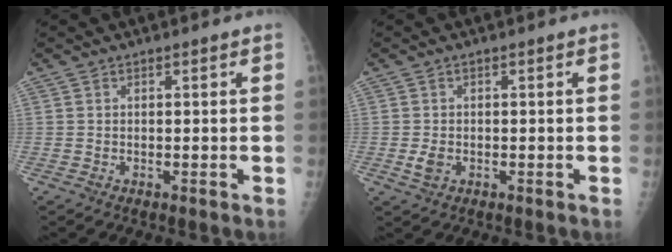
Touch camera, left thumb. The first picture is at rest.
{"total": 2.2, "force": [-0.4, 1.6, 1.4], "torque": [-0.024, -0.002, -0.007]}